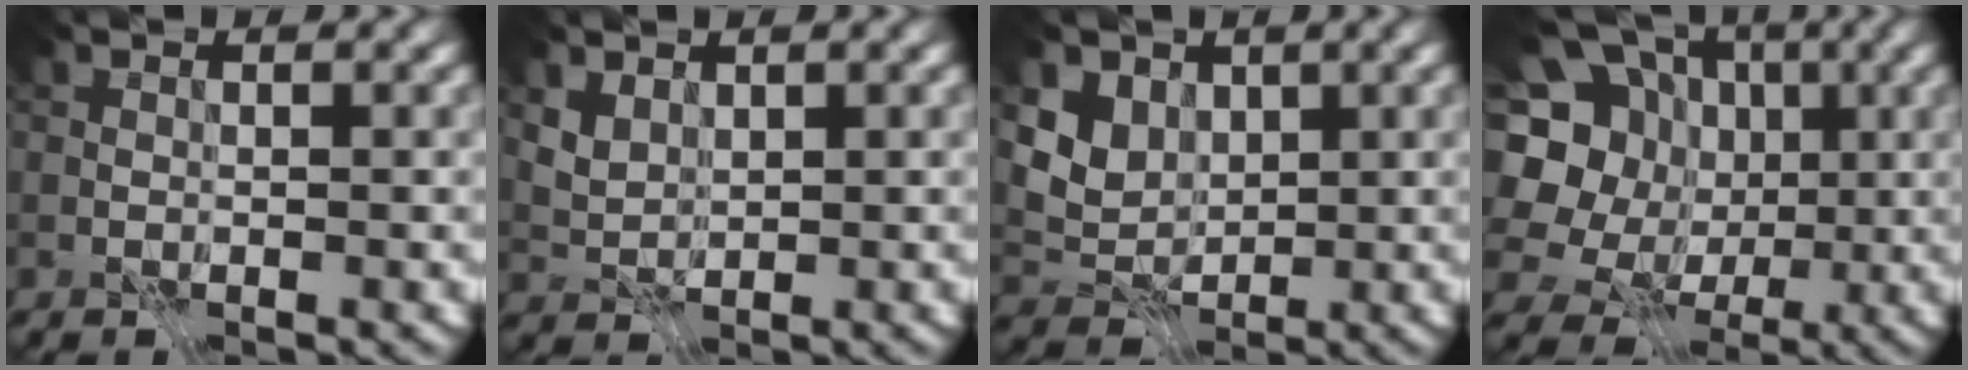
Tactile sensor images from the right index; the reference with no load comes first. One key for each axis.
{"total": 2.3, "fx": 1.4, "fy": 1.6, "fz": 1.0, "tx": -0.027, "ty": -0.003, "tz": 0.029}
{"total": 5.3, "fx": 2.6, "fy": 4.1, "fz": 2.1, "tx": -0.060, "ty": -0.013, "tz": 0.060}
{"total": 14.2, "fx": 1.2, "fy": 12.5, "fz": 6.6, "tx": -0.169, "ty": 0.035, "tz": 0.006}